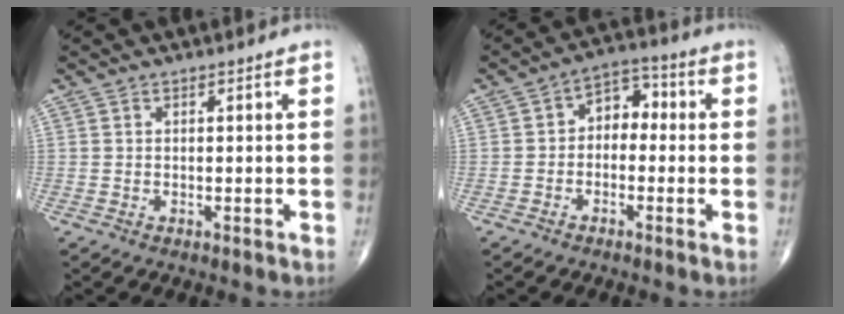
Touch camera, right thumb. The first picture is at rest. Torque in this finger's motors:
{"motor_torque": [-0.19, 0.23, 0.02, 0.00, 0.05]}